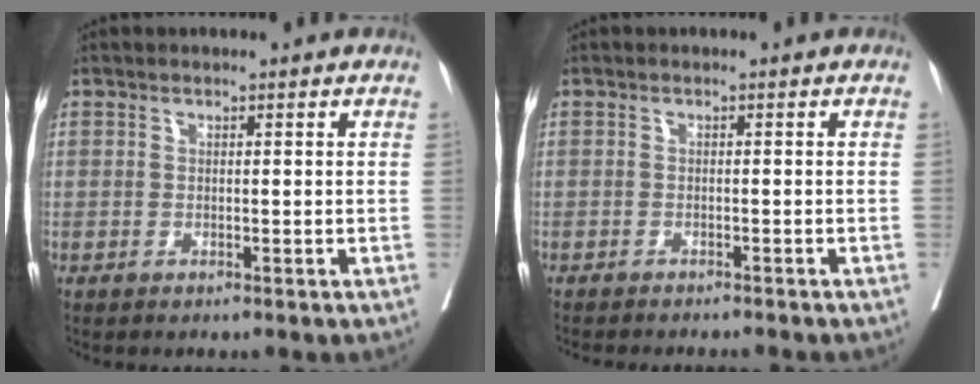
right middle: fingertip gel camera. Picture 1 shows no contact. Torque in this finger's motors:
{"motor_torque": [0.09, -0.11, 0.02, 0.00]}